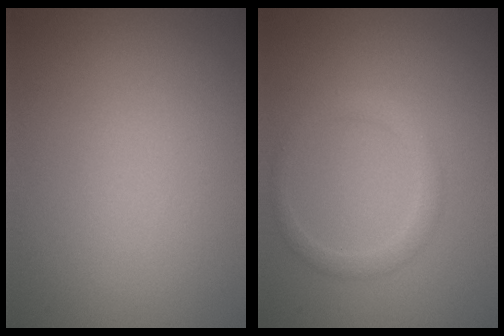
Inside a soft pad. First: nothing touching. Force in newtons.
{"total": 1.7, "press": 1.7, "slide": 0.0}